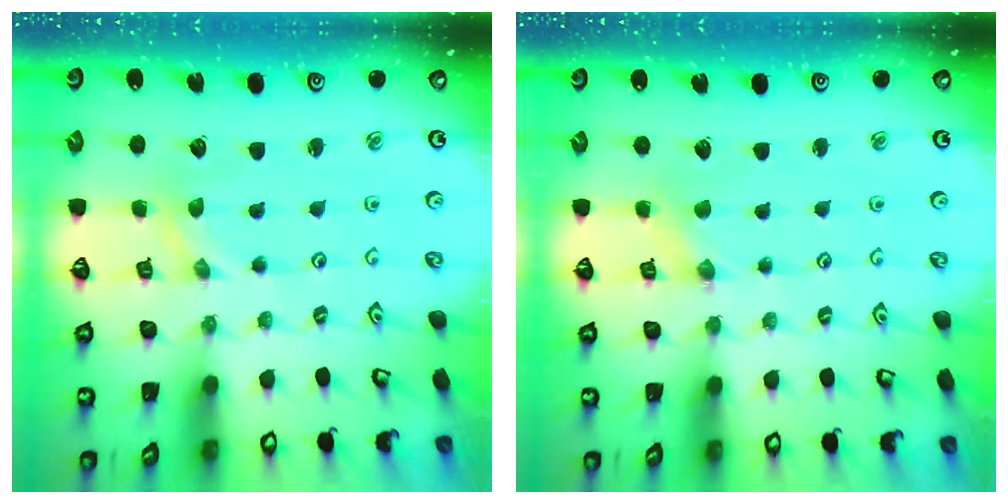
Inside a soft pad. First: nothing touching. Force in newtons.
{"total": 0.0}